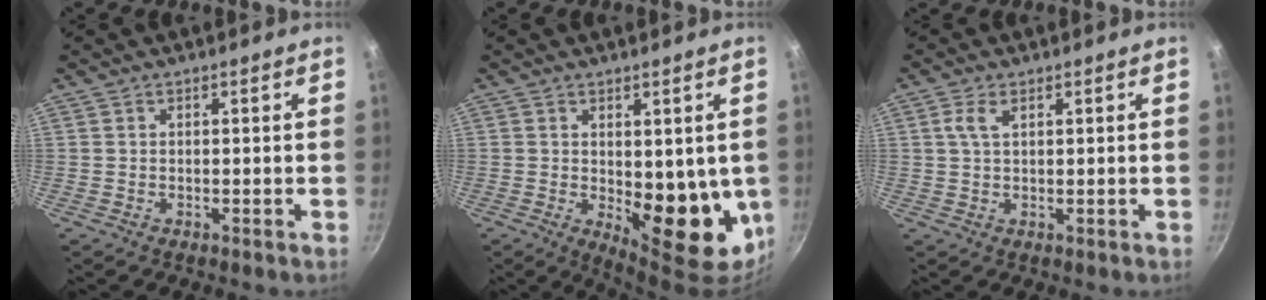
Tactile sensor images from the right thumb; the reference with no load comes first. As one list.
[{"total": 15.2, "force": [-1.0, 7.4, 13.3], "torque": [-0.137, -0.033, 0.003]}, {"total": 2.9, "force": [1.2, 1.5, 2.2], "torque": [-0.043, 0.000, 0.022]}]